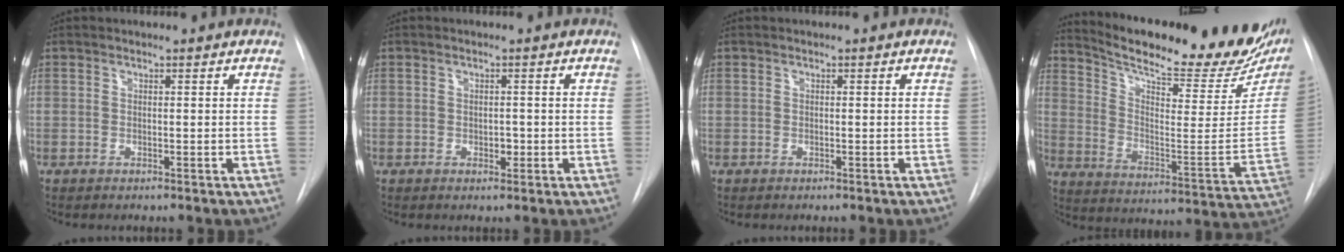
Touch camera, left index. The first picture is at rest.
{"total": 1.2, "force": [-0.2, 0.8, 0.8], "torque": [-0.010, 0.000, -0.002]}
{"total": 0.0}
{"total": 27.1, "force": [22.6, 5.4, 13.8], "torque": [-0.211, -0.055, 0.302]}